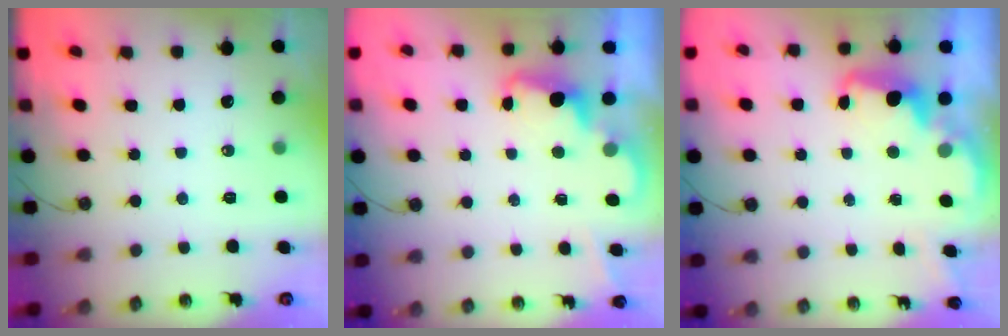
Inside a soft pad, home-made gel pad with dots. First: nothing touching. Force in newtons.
{"total": 2.5, "press": 2.4, "slide": 0.5}
{"total": 2.5, "press": 2.5, "slide": 0.5}